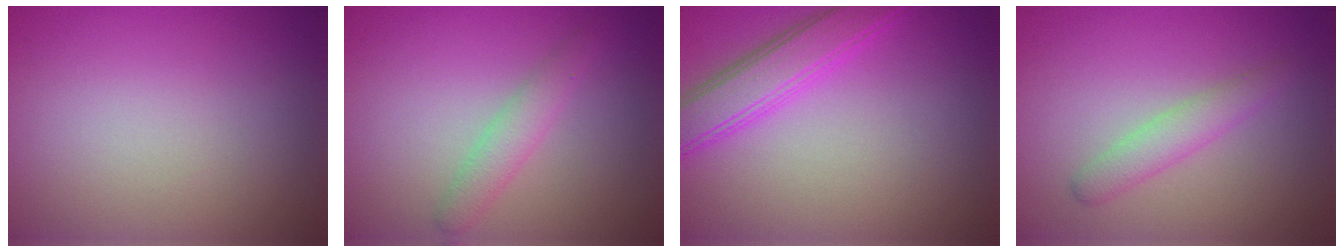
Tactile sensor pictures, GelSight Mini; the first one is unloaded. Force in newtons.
{"total": 2.1, "press": 2.1, "slide": 0.0}
{"total": 4.2, "press": 4.2, "slide": 0.3}
{"total": 2.0, "press": 2.0, "slide": 0.0}